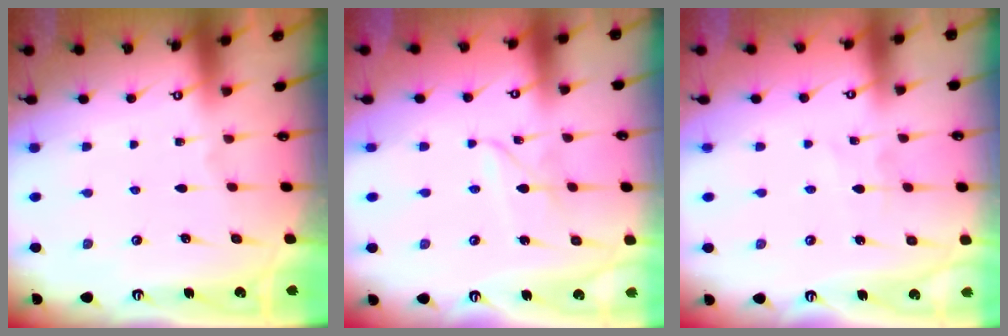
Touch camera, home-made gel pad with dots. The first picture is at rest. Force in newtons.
{"total": 2.8, "press": 2.8, "slide": 0.3}
{"total": 1.5, "press": 1.5, "slide": 0.1}